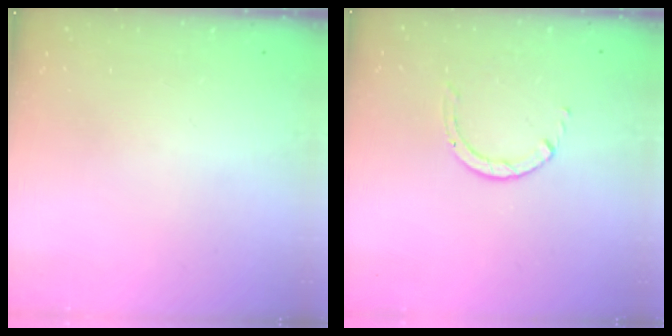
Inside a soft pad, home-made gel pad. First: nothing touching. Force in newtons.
{"total": 1.4, "press": 1.4, "slide": 0.1}